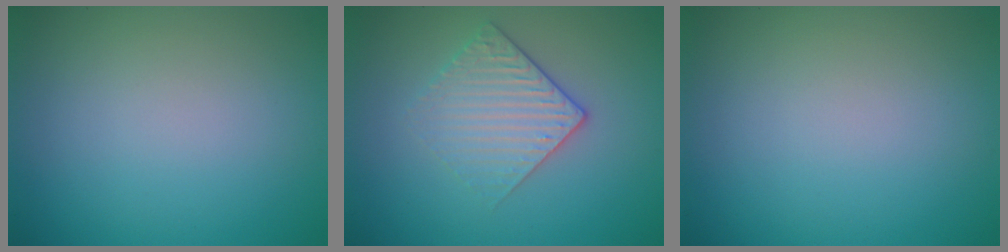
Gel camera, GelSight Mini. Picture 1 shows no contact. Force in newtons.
{"total": 2.9, "press": 2.6, "slide": 1.2}
{"total": 0.0}